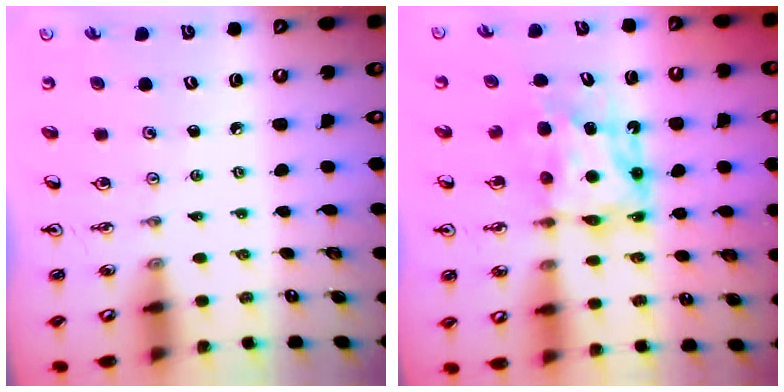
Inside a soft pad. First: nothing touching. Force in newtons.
{"total": 7.5, "press": 7.5, "slide": 0.6}